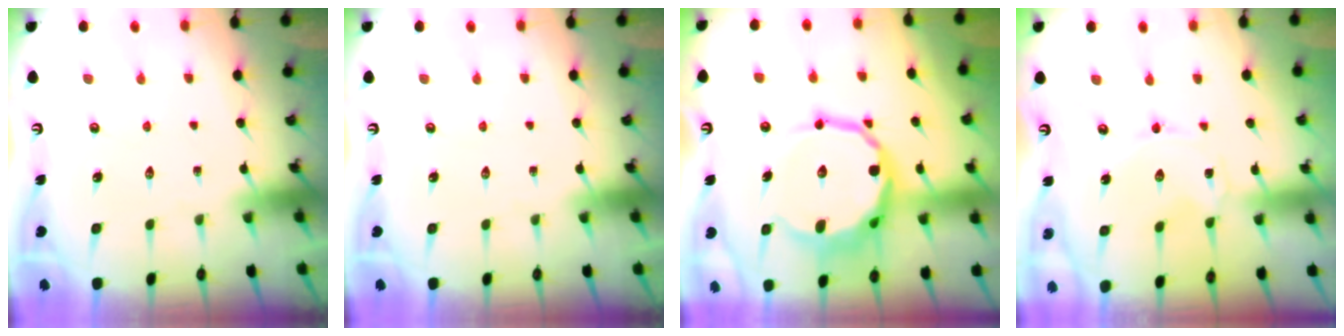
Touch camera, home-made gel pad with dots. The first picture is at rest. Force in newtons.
{"total": 0.0}
{"total": 13.9, "press": 13.4, "slide": 3.9}
{"total": 0.0}